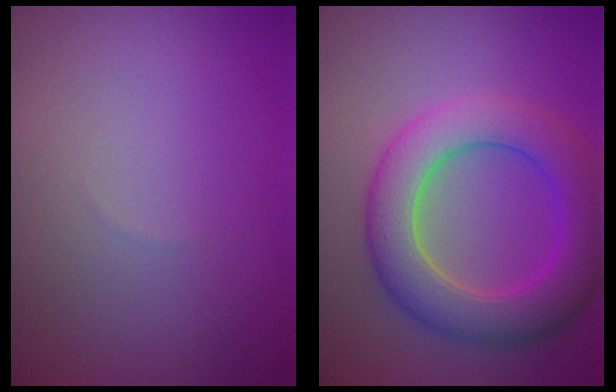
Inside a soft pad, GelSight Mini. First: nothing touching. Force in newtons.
{"total": 7.1, "press": 7.1, "slide": 0.5}